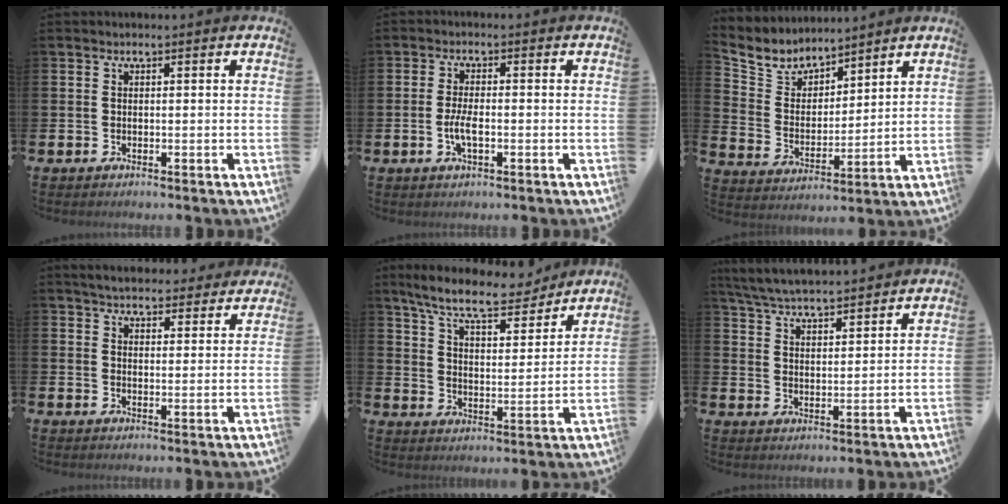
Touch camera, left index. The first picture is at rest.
{"total": 3.2, "force": [-0.8, 1.0, 2.9], "torque": [-0.055, -0.003, -0.017]}
{"total": 5.9, "force": [5.5, 2.3, -0.1], "torque": [-0.040, -0.045, 0.097]}
{"total": 4.7, "force": [4.6, 1.0, 0.6], "torque": [-0.025, -0.024, 0.082]}
{"total": 9.6, "force": [8.8, 1.6, 3.6], "torque": [-0.089, -0.052, 0.151]}
{"total": 6.0, "force": [5.9, 0.3, 0.9], "torque": [-0.044, -0.035, 0.106]}